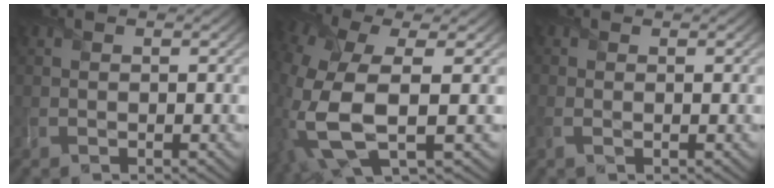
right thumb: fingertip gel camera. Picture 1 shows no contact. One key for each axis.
{"total": 12.6, "fx": -1.0, "fy": 6.1, "fz": 11.0, "tx": -0.285, "ty": -0.028, "tz": -0.010}
{"total": 1.3, "fx": -0.4, "fy": 0.8, "fz": 0.9, "tx": -0.029, "ty": -0.005, "tz": -0.010}